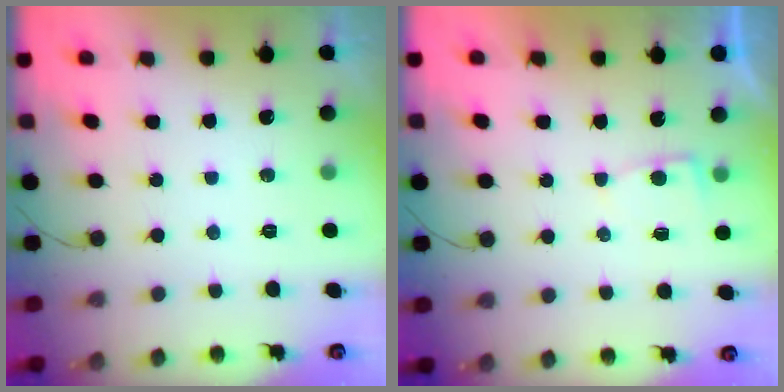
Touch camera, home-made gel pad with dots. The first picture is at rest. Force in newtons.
{"total": 2.2, "press": 2.2, "slide": 0.3}